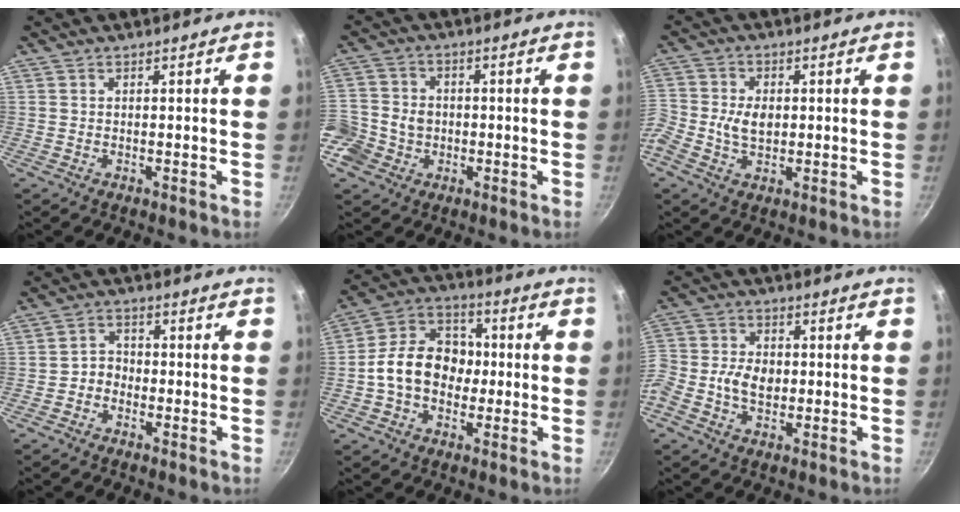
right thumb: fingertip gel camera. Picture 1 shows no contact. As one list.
[{"total": 12.4, "force": [-3.2, 10.8, 5.2], "torque": [-0.104, 0.035, -0.068]}, {"total": 7.5, "force": [-0.8, 5.5, 5.0], "torque": [-0.102, 0.022, -0.025]}, {"total": 3.1, "force": [-1.5, 2.4, 1.2], "torque": [0.000, 0.022, -0.031]}, {"total": 13.4, "force": [-1.1, 10.4, 8.4], "torque": [-0.098, 0.037, -0.037]}, {"total": 8.9, "force": [-1.6, 6.7, 5.7], "torque": [-0.102, 0.025, -0.046]}]